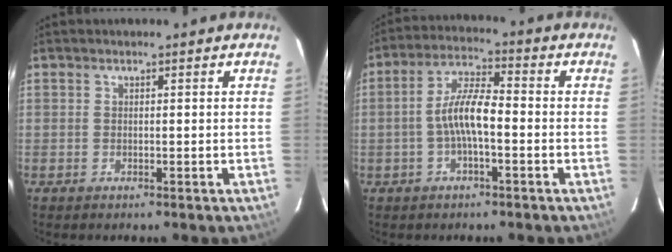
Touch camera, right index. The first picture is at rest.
{"total": 7.4, "force": [-1.8, 1.8, 6.9], "torque": [-0.142, 0.015, -0.033]}